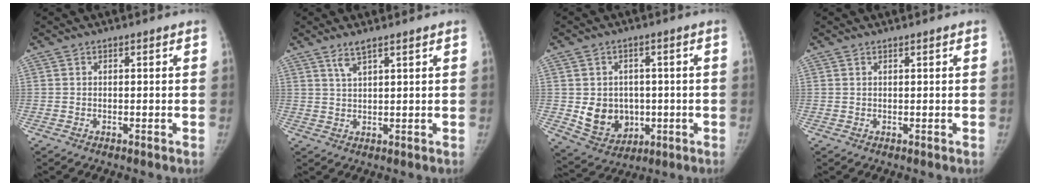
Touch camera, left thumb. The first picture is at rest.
{"total": 3.2, "force": [2.4, 0.4, 2.1], "torque": [-0.046, -0.012, 0.052]}
{"total": 9.7, "force": [-0.6, 8.3, 5.1], "torque": [-0.046, -0.005, 0.013]}
{"total": 0.6, "force": [0.6, 0.0, 0.1], "torque": [-0.003, -0.004, 0.011]}